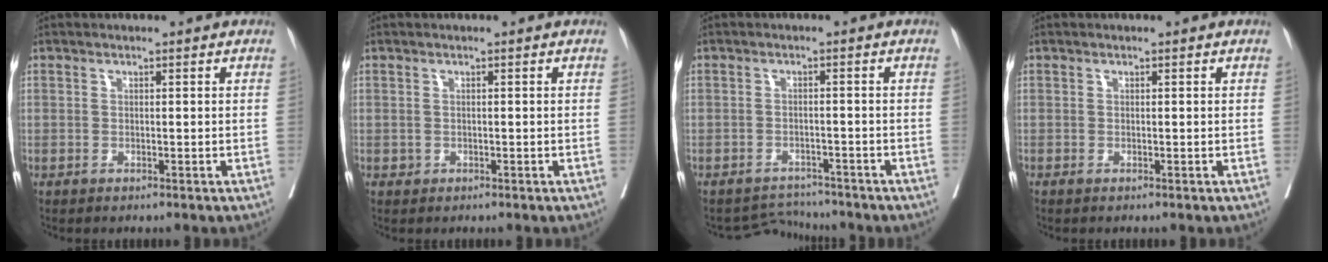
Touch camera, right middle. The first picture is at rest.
{"total": 0.5, "force": [-0.1, 0.5, 0.1], "torque": [0.001, 0.003, -0.002]}
{"total": 3.6, "force": [-3.2, 0.2, -1.5], "torque": [0.026, 0.005, -0.049]}
{"total": 0.0}